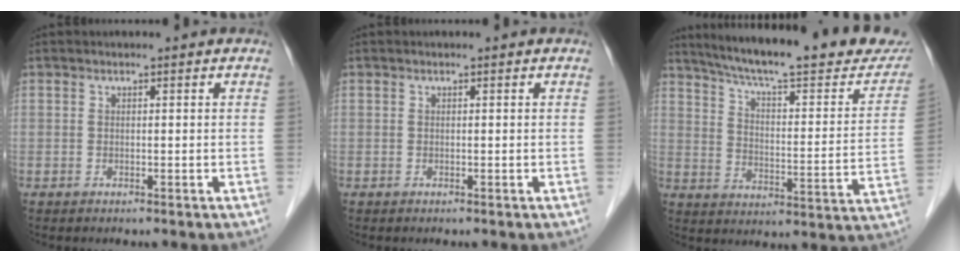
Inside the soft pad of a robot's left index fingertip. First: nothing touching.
{"total": 0.0}
{"total": 26.2, "force": [22.5, 3.7, 12.9], "torque": [-0.195, -0.033, 0.296]}